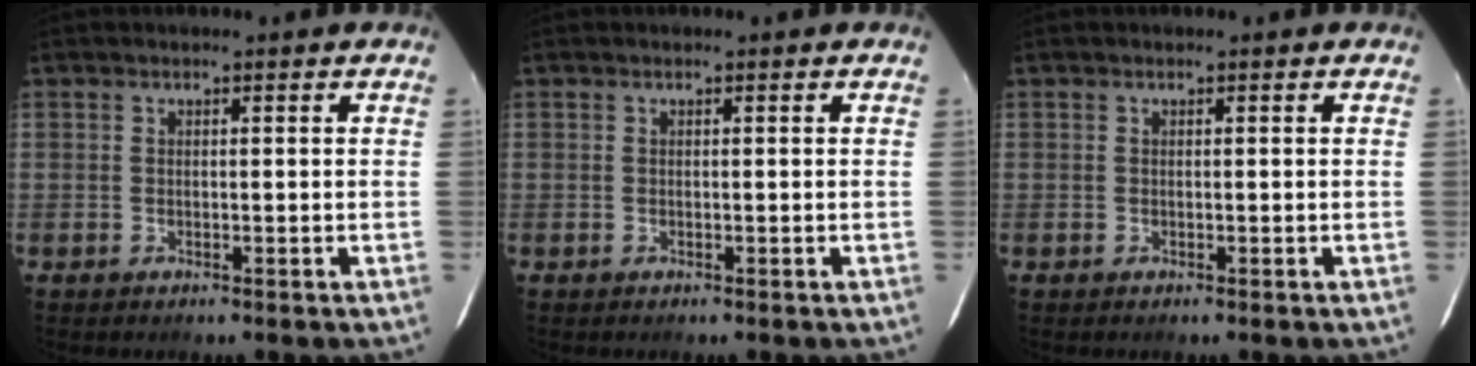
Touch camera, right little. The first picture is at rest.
{"total": 0.0}
{"total": 0.0}